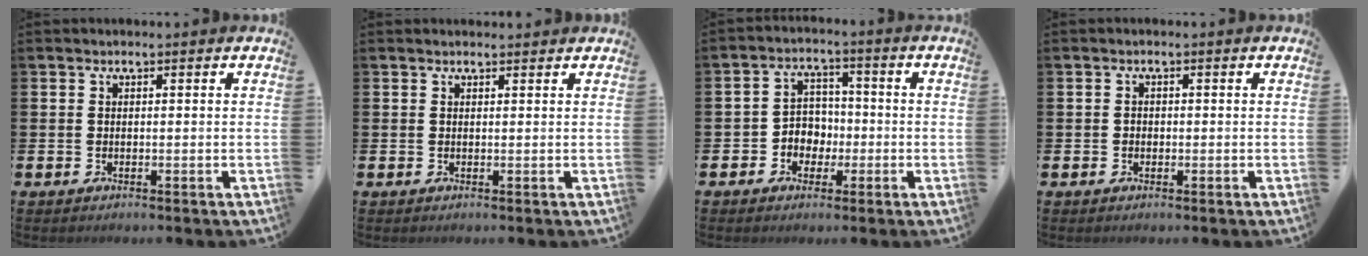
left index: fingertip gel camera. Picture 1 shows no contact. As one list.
[{"total": 0.5, "force": [0.5, 0.1, 0.1], "torque": [0.008, -0.004, 0.007]}, {"total": 4.0, "force": [-1.1, 3.7, 1.2], "torque": [-0.030, 0.003, -0.030]}, {"total": 0.9, "force": [-0.3, 0.8, 0.3], "torque": [0.000, 0.002, -0.009]}]